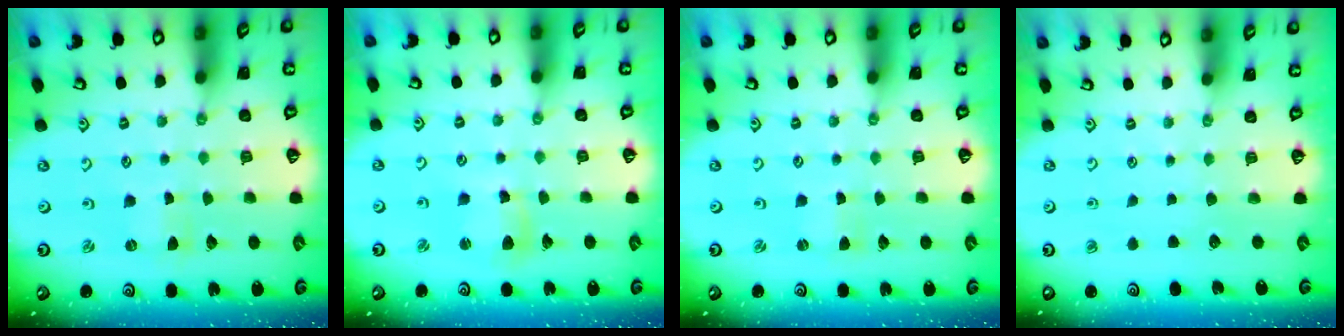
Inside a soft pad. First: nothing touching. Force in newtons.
{"total": 5.9, "press": 5.8, "slide": 0.6}
{"total": 1.1, "press": 1.1, "slide": 0.2}
{"total": 0.0}